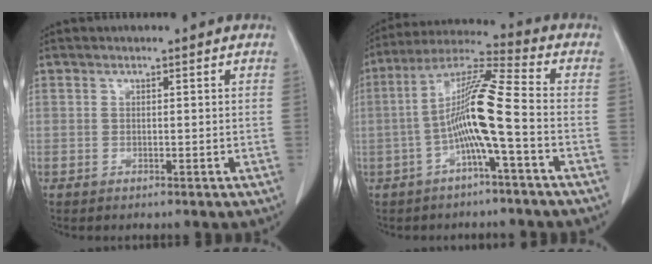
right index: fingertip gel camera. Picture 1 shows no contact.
{"total": 11.5, "force": [-2.7, -0.1, 11.2], "torque": [-0.219, 0.023, -0.056]}